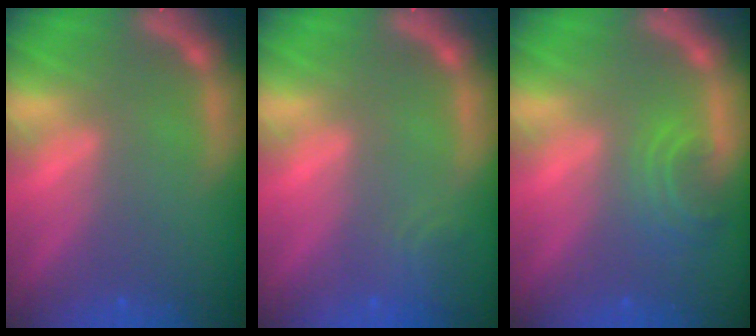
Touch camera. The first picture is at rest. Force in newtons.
{"total": 1.9}
{"total": 2.9}